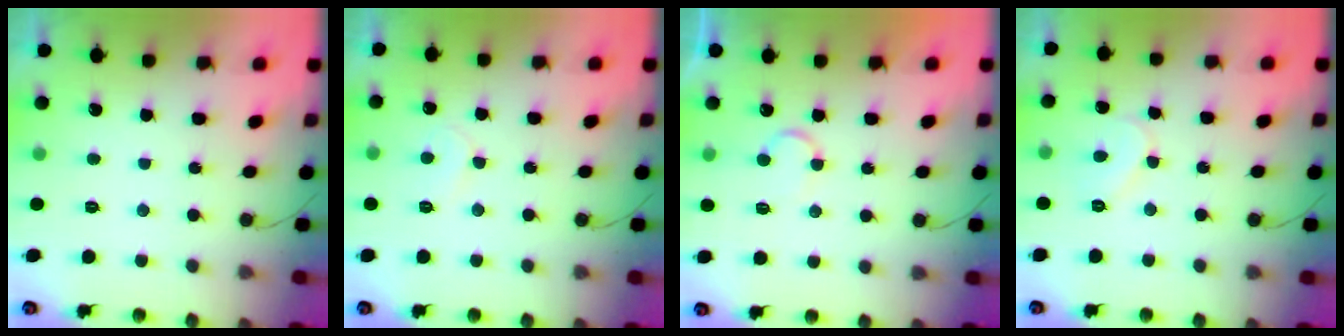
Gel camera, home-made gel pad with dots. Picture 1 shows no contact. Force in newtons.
{"total": 6.3, "press": 6.3, "slide": 0.4}
{"total": 7.5, "press": 7.4, "slide": 0.6}
{"total": 5.6, "press": 5.6, "slide": 0.5}